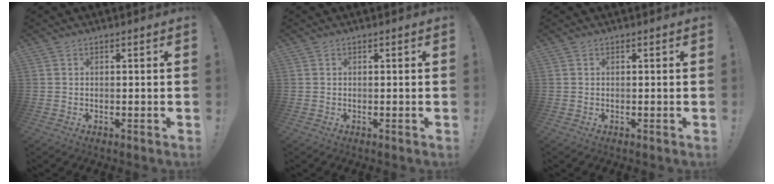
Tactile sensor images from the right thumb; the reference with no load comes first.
{"total": 0.0}
{"total": 0.0}